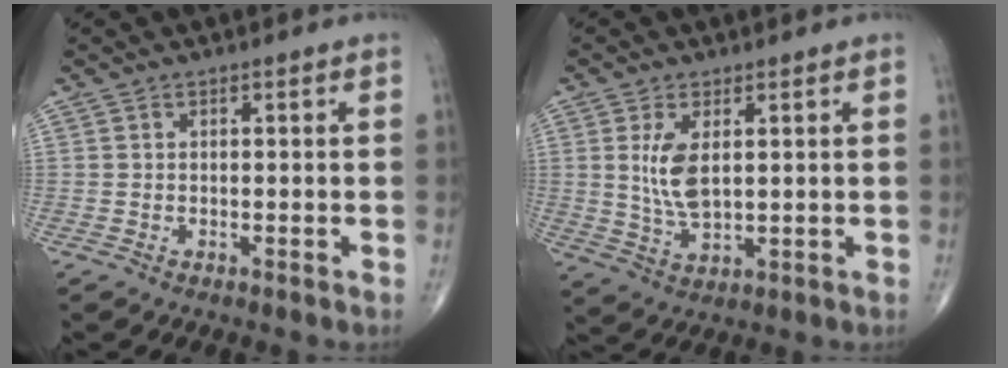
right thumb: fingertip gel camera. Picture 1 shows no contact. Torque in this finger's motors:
{"motor_torque": [-0.43, 0.80, 0.62, 0.00, 0.09]}